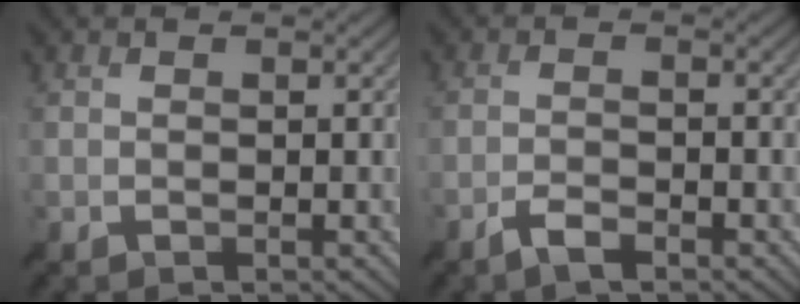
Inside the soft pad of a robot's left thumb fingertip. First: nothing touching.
{"total": 2.4, "force": [-1.8, 0.5, 1.6], "torque": [-0.035, 0.002, -0.042]}